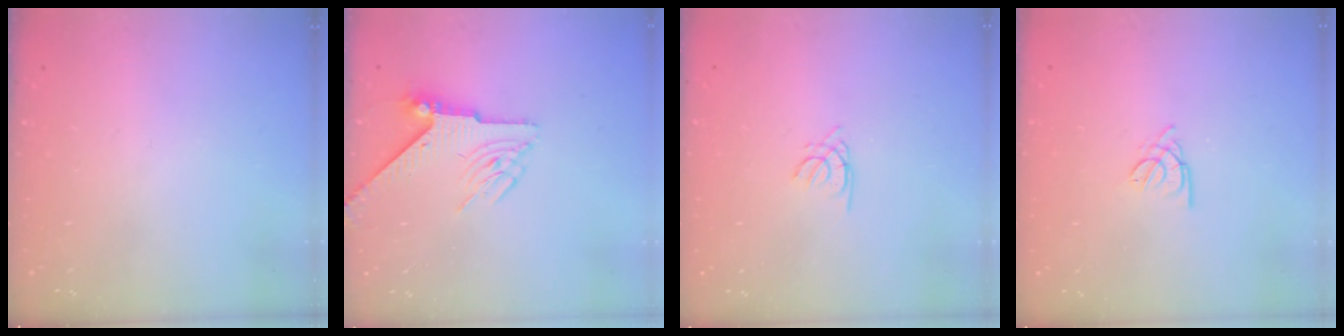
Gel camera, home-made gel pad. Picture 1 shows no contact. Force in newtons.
{"total": 5.9, "press": 5.8, "slide": 1.0}
{"total": 1.3, "press": 1.2, "slide": 0.4}
{"total": 1.8, "press": 1.7, "slide": 0.5}